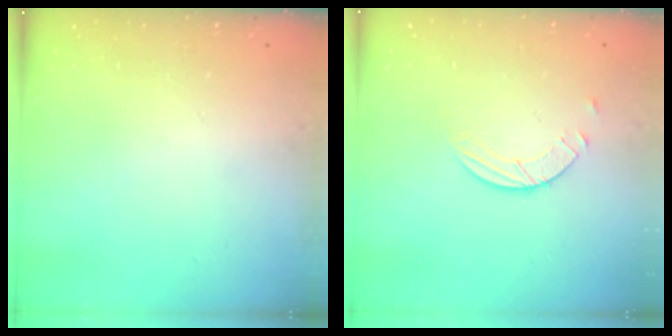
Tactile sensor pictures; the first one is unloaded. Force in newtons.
{"total": 2.5, "press": 2.4, "slide": 0.2}